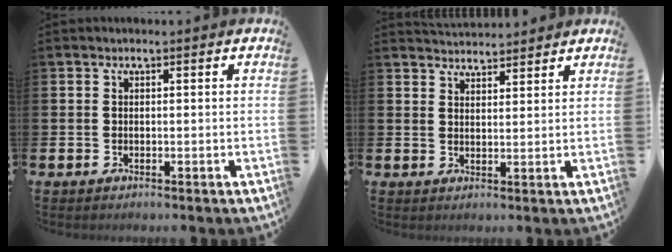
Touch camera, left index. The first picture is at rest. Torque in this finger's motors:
{"motor_torque": [0.81, -0.98, 0.42, 0.03]}